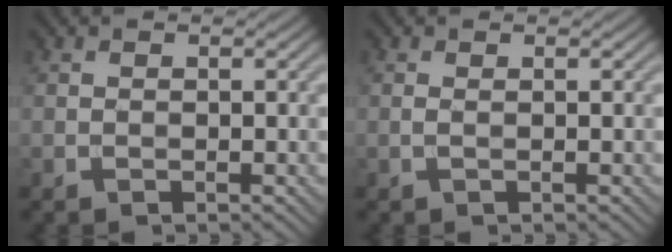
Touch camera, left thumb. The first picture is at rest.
{"total": 0.5, "force": [0.1, 0.0, 0.5], "torque": [-0.014, 0.001, 0.001]}